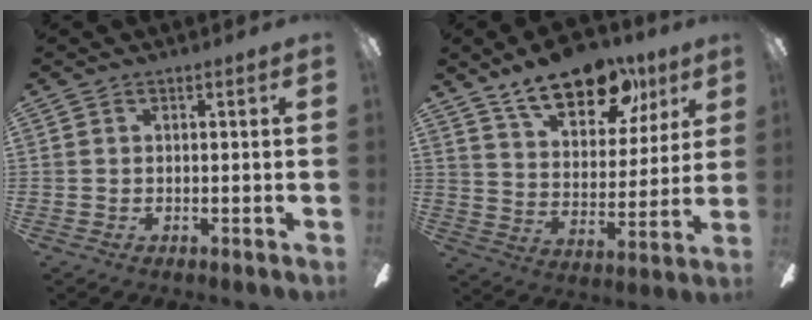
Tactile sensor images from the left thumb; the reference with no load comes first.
{"total": 19.1, "force": [13.1, 9.0, 10.5], "torque": [-0.159, -0.070, 0.226]}